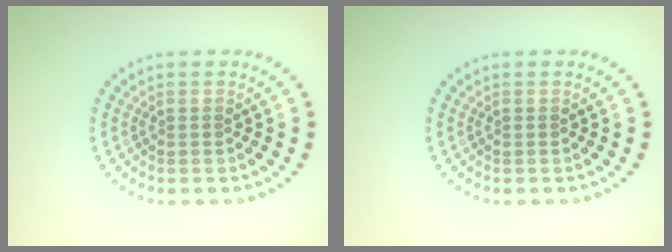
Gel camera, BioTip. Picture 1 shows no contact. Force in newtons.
{"total": 0.0}